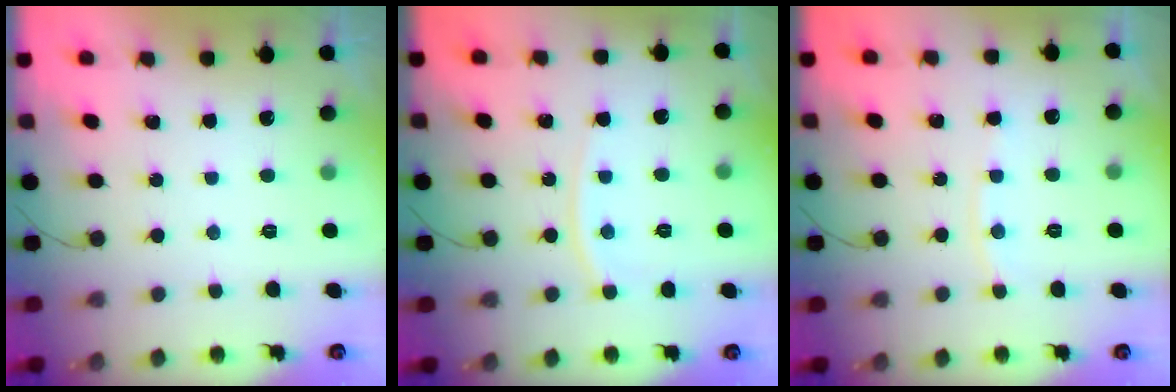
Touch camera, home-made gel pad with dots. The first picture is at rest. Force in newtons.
{"total": 6.6, "press": 6.5, "slide": 0.8}
{"total": 3.7, "press": 3.6, "slide": 0.6}